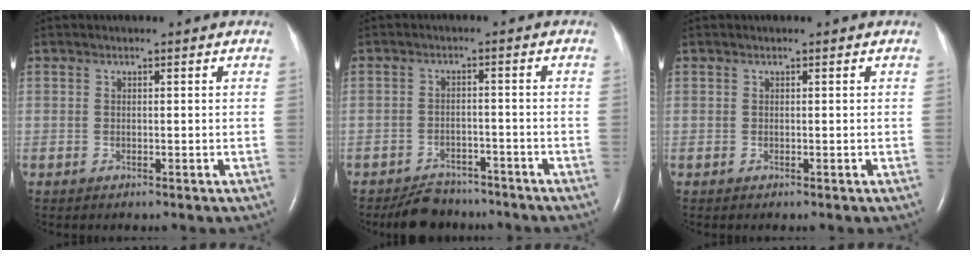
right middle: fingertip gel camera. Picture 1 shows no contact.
{"total": 6.0, "force": [-5.3, 2.6, 1.1], "torque": [-0.022, -0.003, -0.084]}
{"total": 0.0}